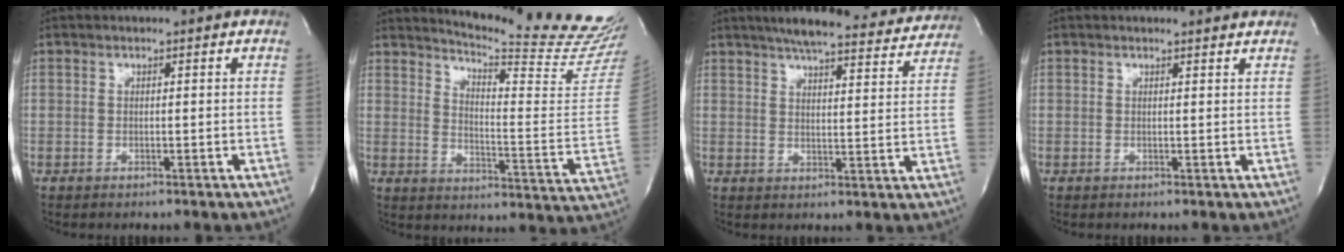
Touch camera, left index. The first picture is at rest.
{"total": 20.5, "force": [19.5, -0.9, 6.3], "torque": [-0.105, -0.142, 0.236]}
{"total": 19.8, "force": [17.8, 3.4, 8.0], "torque": [-0.111, -0.001, 0.220]}
{"total": 2.4, "force": [2.3, 0.1, 0.2], "torque": [-0.009, -0.005, 0.018]}